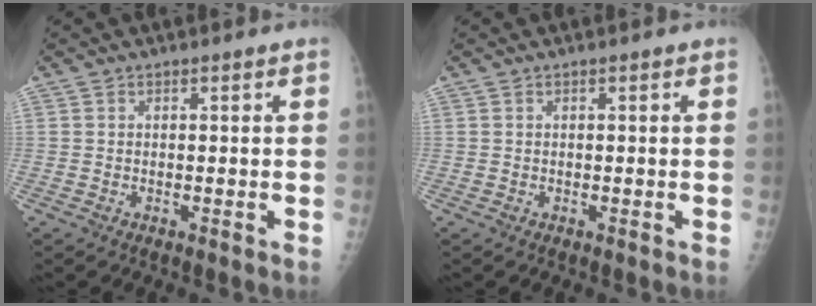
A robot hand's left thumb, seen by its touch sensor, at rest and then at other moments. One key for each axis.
{"total": 0.0}